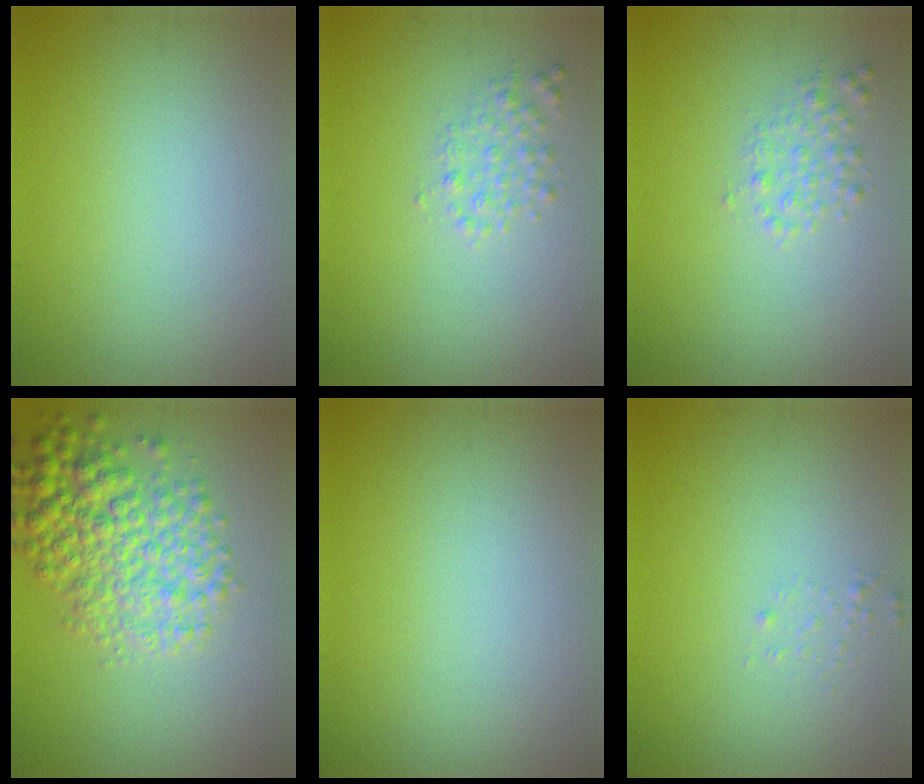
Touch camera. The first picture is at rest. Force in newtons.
{"total": 1.5, "press": 1.5, "slide": 0.1}
{"total": 1.5, "press": 1.5, "slide": 0.1}
{"total": 6.3, "press": 6.3, "slide": 0.1}
{"total": 0.0}
{"total": 0.6, "press": 0.6, "slide": 0.1}